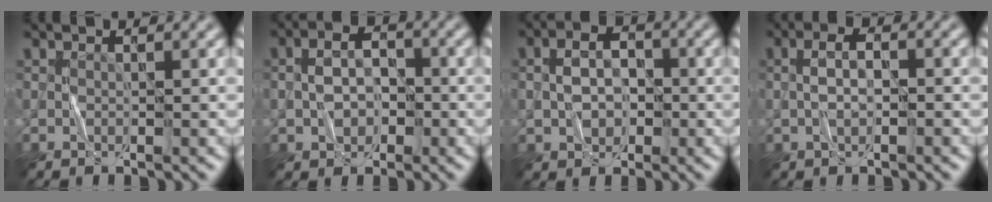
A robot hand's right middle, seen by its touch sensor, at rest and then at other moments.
{"total": 3.6, "force": [-0.6, 2.5, 2.5], "torque": [-0.040, 0.004, -0.017]}
{"total": 3.7, "force": [-0.3, 2.7, 2.6], "torque": [-0.045, 0.003, -0.012]}
{"total": 2.6, "force": [-0.4, 1.0, 2.4], "torque": [-0.049, 0.005, -0.009]}